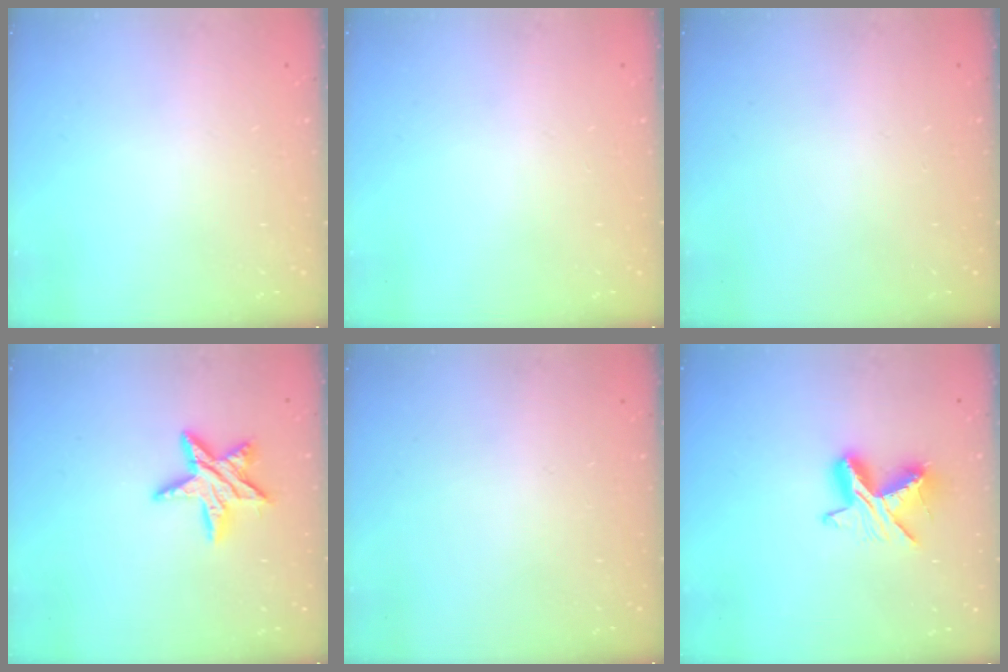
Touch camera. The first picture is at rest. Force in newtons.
{"total": 0.0}
{"total": 0.0}
{"total": 11.0, "press": 10.9, "slide": 0.9}
{"total": 0.0}
{"total": 10.0, "press": 10.0, "slide": 0.2}